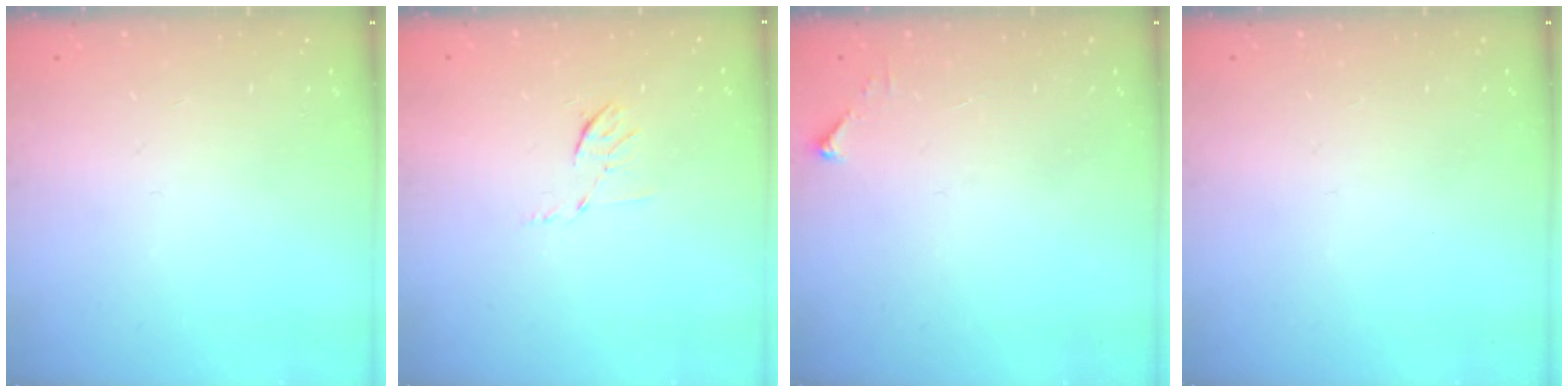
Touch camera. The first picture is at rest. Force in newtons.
{"total": 5.7, "press": 5.5, "slide": 1.5}
{"total": 2.5, "press": 2.5, "slide": 0.3}
{"total": 0.0}